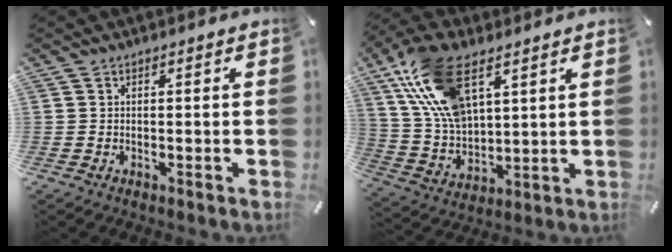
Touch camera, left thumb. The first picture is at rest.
{"total": 16.3, "force": [8.7, 8.6, 10.8], "torque": [-0.264, -0.023, 0.154]}